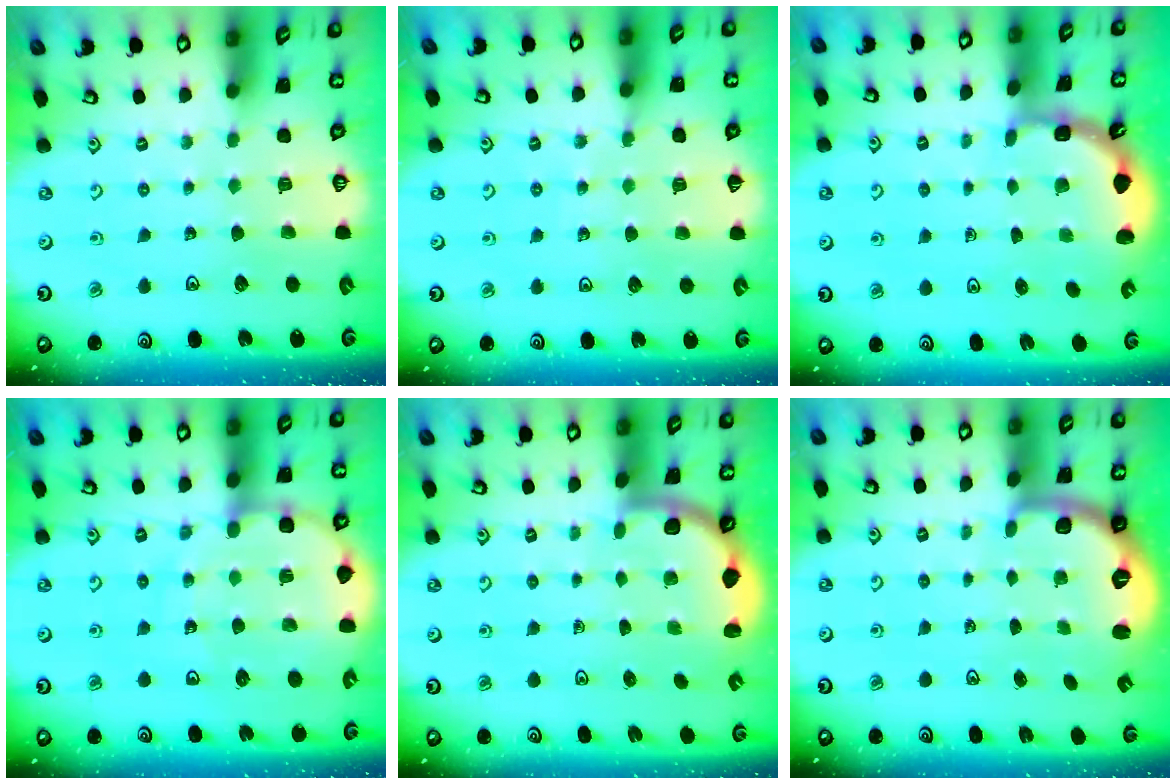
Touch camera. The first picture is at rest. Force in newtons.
{"total": 4.9, "press": 4.7, "slide": 1.2}
{"total": 1.9, "press": 1.9, "slide": 0.6}
{"total": 11.2, "press": 10.9, "slide": 2.7}
{"total": 2.6, "press": 2.6, "slide": 0.4}
{"total": 2.7, "press": 1.8, "slide": 2.0}